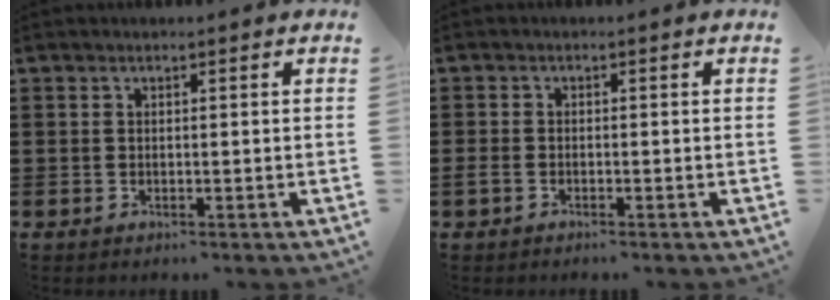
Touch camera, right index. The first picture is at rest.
{"total": 1.2, "force": [-1.0, 0.6, 0.5], "torque": [-0.012, 0.000, -0.019]}